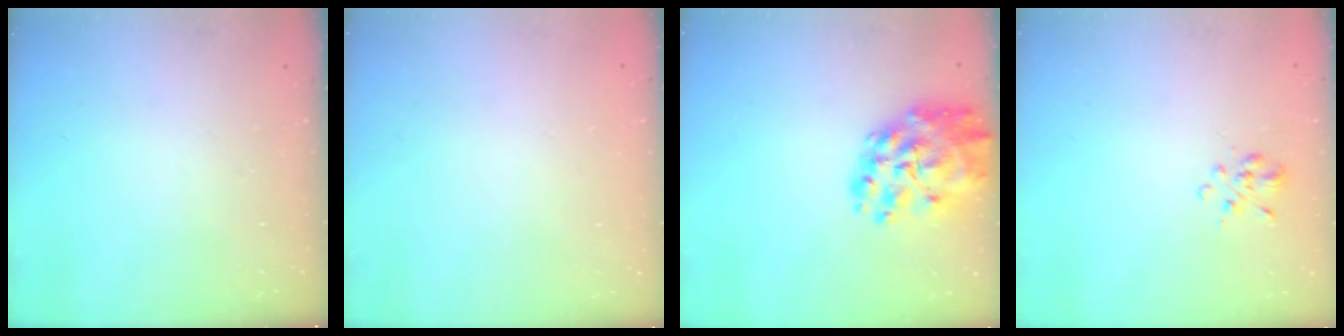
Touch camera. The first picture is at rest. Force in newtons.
{"total": 1.6, "press": 1.6, "slide": 0.1}
{"total": 15.3, "press": 14.6, "slide": 4.5}
{"total": 2.8, "press": 2.6, "slide": 1.2}